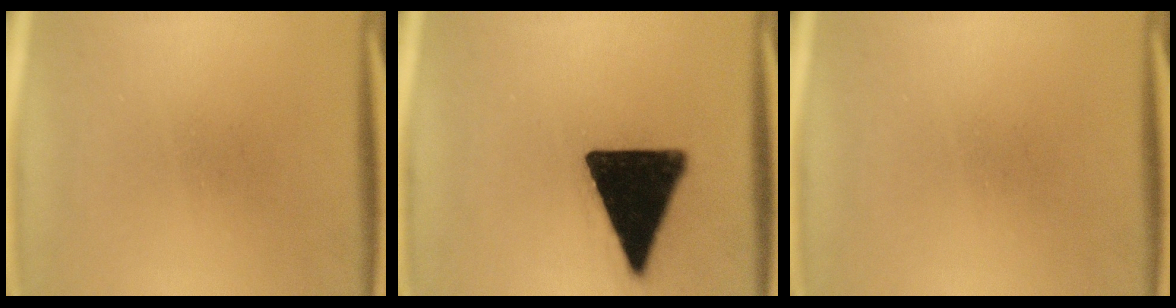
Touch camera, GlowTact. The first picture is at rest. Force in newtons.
{"total": 19.1}
{"total": 0.0}